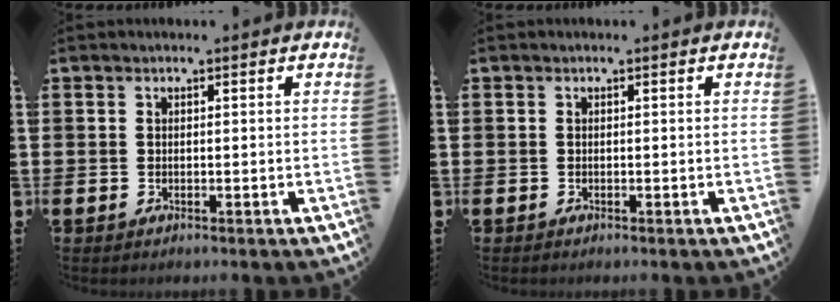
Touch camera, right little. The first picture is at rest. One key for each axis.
{"total": 0.0}